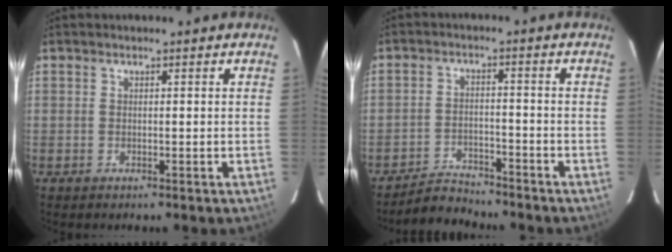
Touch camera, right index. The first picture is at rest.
{"total": 5.7, "force": [-5.5, 1.4, 0.4], "torque": [-0.026, 0.011, -0.092]}